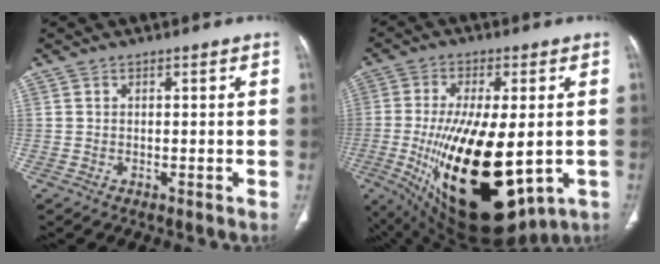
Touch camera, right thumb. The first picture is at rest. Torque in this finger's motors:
{"motor_torque": [3.08, 1.43, 2.77, 0.00, 1.00]}